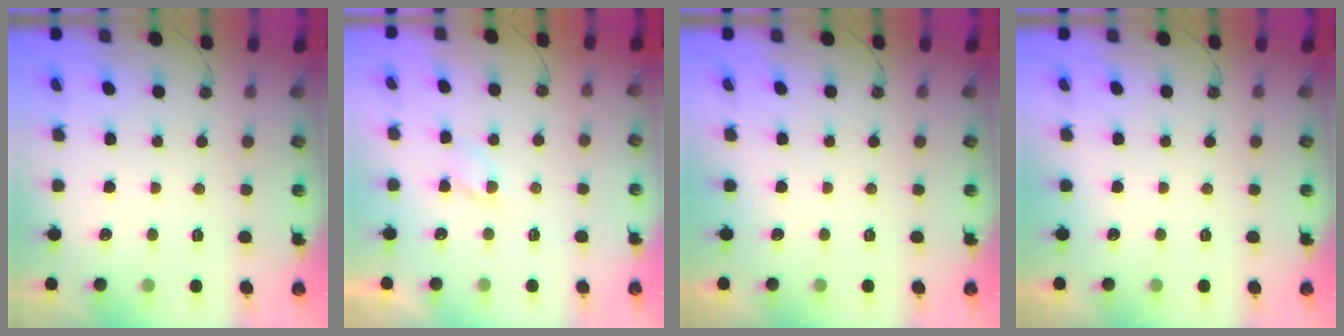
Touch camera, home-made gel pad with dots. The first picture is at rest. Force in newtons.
{"total": 2.9, "press": 2.8, "slide": 0.6}
{"total": 0.0}
{"total": 0.0}